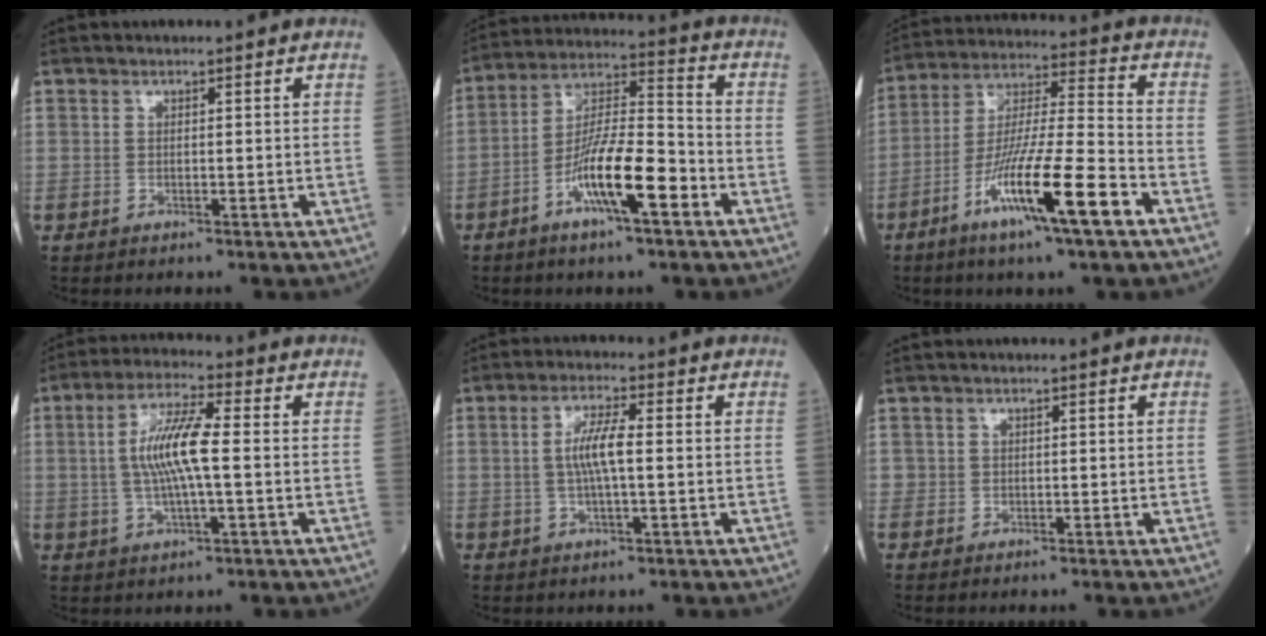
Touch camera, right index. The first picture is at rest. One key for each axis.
{"total": 12.3, "fx": -5.5, "fy": 1.9, "fz": 10.8, "tx": -0.205, "ty": 0.003, "tz": -0.100}
{"total": 15.6, "fx": -7.8, "fy": 0.5, "fz": 13.6, "tx": -0.259, "ty": -0.018, "tz": -0.138}
{"total": 9.0, "fx": 0.2, "fy": 1.3, "fz": 8.9, "tx": -0.178, "ty": 0.007, "tz": 0.000}
{"total": 5.2, "fx": 0.1, "fy": 0.7, "fz": 5.2, "tx": -0.106, "ty": 0.005, "tz": 0.001}
{"total": 0.7, "fx": -0.1, "fy": 0.7, "fz": 0.0, "tx": 0.006, "ty": 0.005, "tz": -0.001}